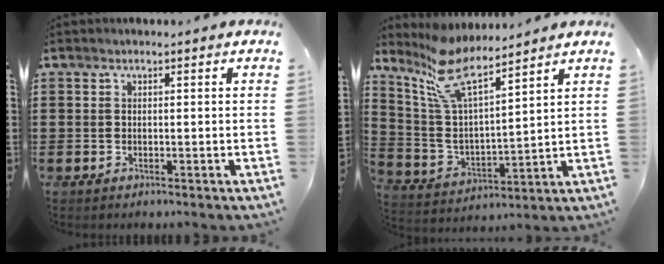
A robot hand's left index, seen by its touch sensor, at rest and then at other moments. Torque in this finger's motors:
{"motor_torque": [1.12, -1.02, 0.60, 0.21]}